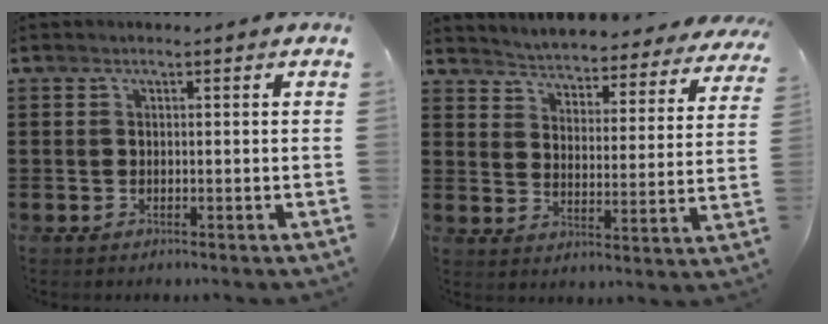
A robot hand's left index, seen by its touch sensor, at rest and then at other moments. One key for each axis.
{"total": 4.1, "fx": 4.1, "fy": -0.2, "fz": -0.4, "tx": -0.020, "ty": -0.041, "tz": 0.065}